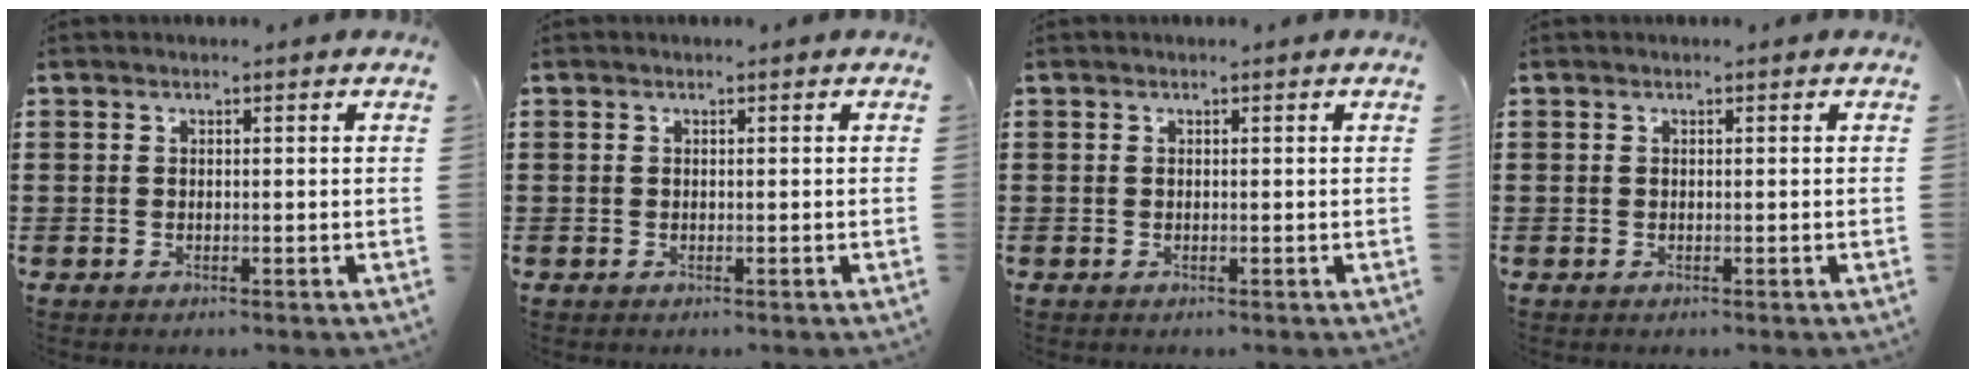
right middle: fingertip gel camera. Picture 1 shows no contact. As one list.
[{"total": 0.0}, {"total": 0.0}, {"total": 0.0}]